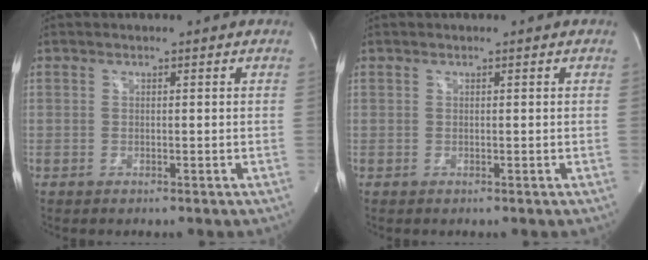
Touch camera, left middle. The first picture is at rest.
{"total": 0.0}